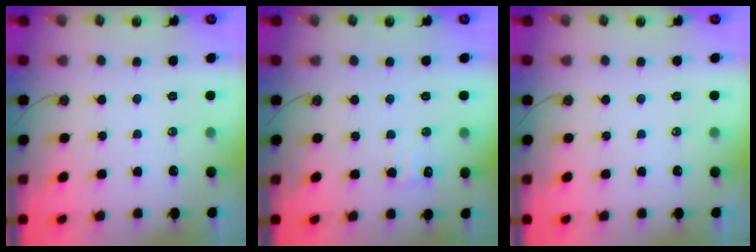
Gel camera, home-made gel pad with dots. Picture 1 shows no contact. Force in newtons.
{"total": 6.0, "press": 5.9, "slide": 1.3}
{"total": 0.0}